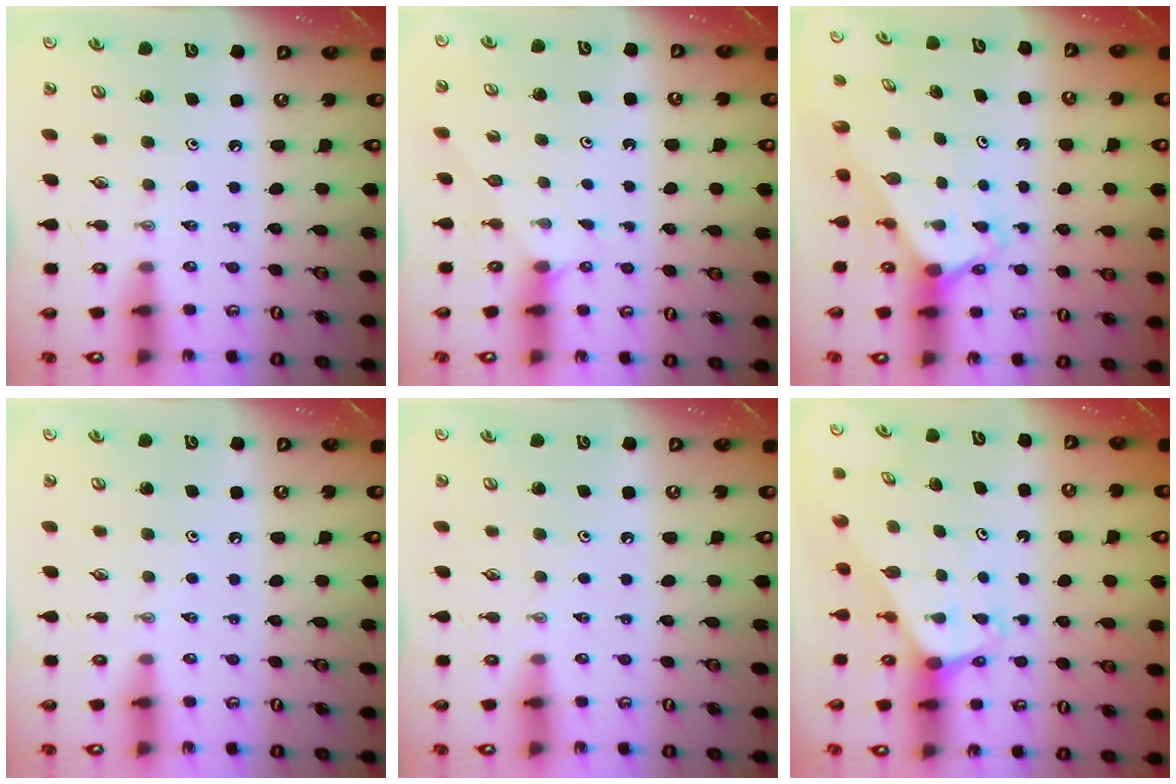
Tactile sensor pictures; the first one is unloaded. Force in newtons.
{"total": 4.2, "press": 4.2, "slide": 0.4}
{"total": 2.3, "press": 2.3, "slide": 0.2}
{"total": 0.0}
{"total": 0.0}
{"total": 2.1, "press": 2.1, "slide": 0.1}